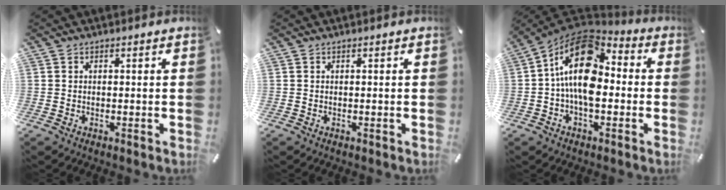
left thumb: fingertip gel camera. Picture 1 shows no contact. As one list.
[{"total": 0.0}, {"total": 17.2, "force": [0.2, 10.1, 13.9], "torque": [-0.255, -0.001, 0.000]}]